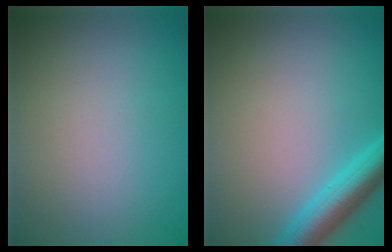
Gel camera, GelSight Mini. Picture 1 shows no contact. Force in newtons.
{"total": 4.2, "press": 4.2, "slide": 0.2}